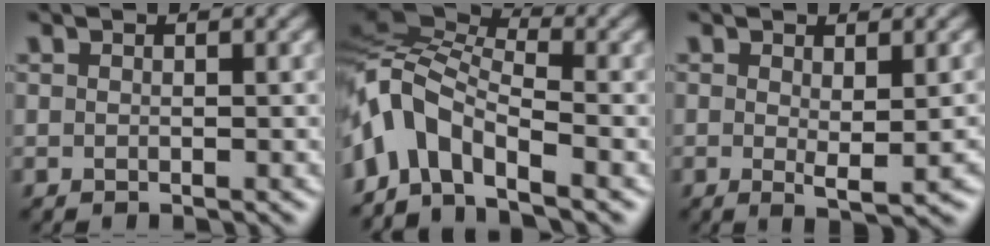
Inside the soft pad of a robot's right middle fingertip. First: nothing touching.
{"total": 7.5, "force": [-3.4, 3.8, 5.4], "torque": [-0.104, 0.023, -0.084]}
{"total": 2.0, "force": [0.2, 0.2, 2.0], "torque": [-0.034, -0.004, 0.009]}